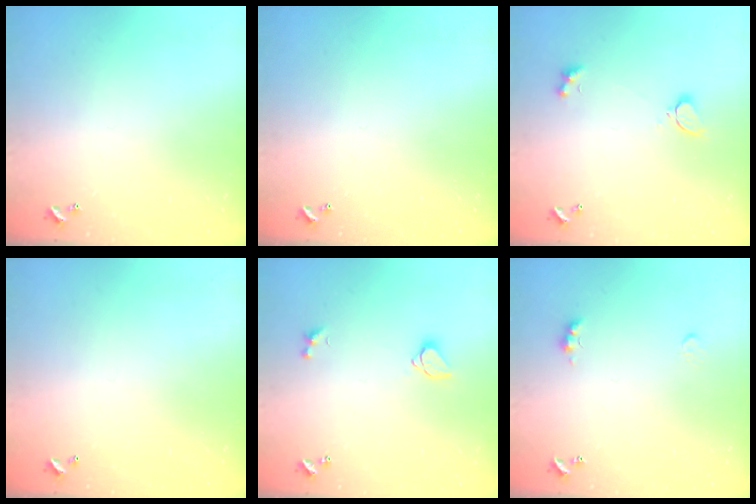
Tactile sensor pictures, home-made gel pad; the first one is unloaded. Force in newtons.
{"total": 0.0}
{"total": 1.9, "press": 1.8, "slide": 0.6}
{"total": 2.7, "press": 2.7, "slide": 0.1}
{"total": 1.5, "press": 1.5, "slide": 0.4}
{"total": 3.6, "press": 3.6, "slide": 0.6}